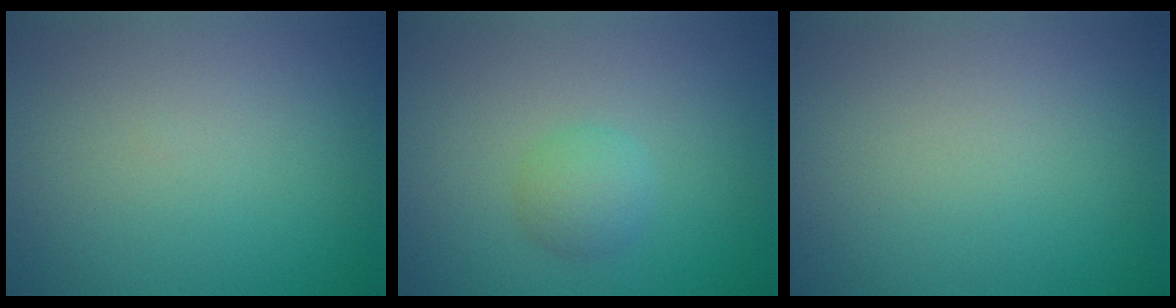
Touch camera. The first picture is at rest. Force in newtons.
{"total": 1.9, "press": 1.9, "slide": 0.1}
{"total": 0.0}